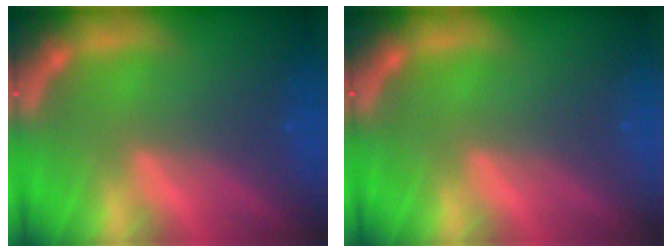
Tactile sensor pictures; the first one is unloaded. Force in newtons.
{"total": 0.0}